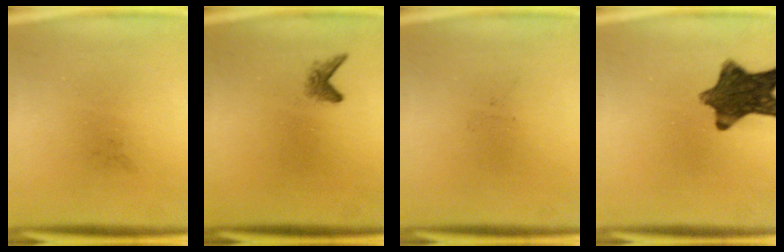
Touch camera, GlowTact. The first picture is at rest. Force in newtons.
{"total": 1.4}
{"total": 0.0}
{"total": 11.2}